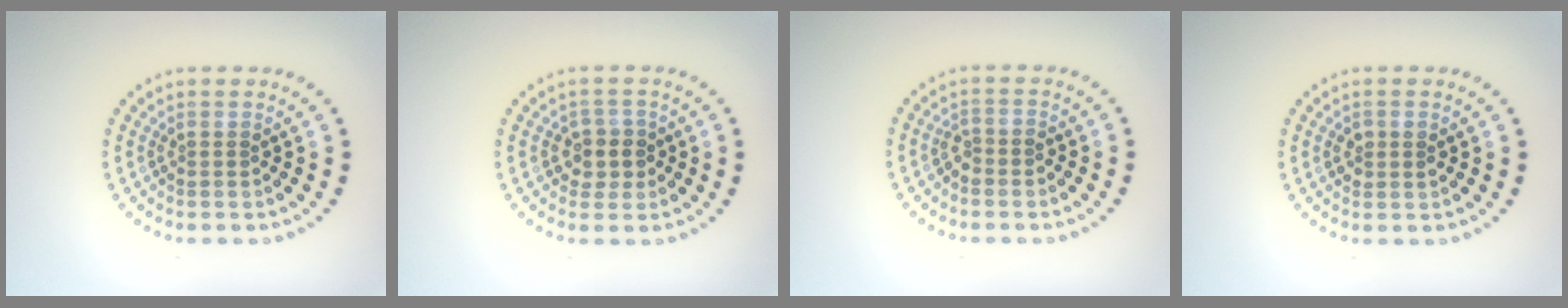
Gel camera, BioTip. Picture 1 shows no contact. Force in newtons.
{"total": 2.3, "press": 2.2, "slide": 0.9}
{"total": 1.1, "press": 1.1, "slide": 0.4}
{"total": 1.4, "press": 1.4, "slide": 0.3}